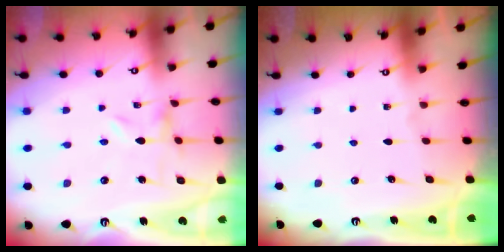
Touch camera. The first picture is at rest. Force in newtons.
{"total": 0.0}